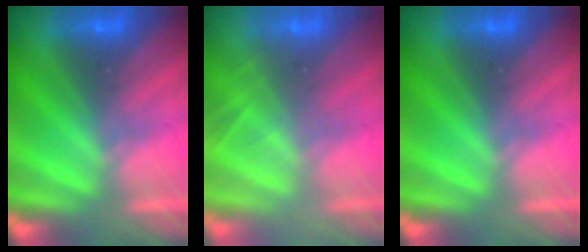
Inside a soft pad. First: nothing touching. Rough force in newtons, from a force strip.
{"total": 2.0}
{"total": 0.0}